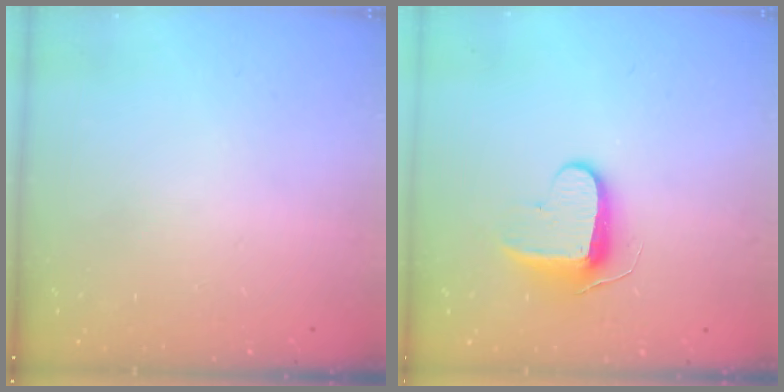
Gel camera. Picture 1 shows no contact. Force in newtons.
{"total": 9.1, "press": 9.1, "slide": 0.8}